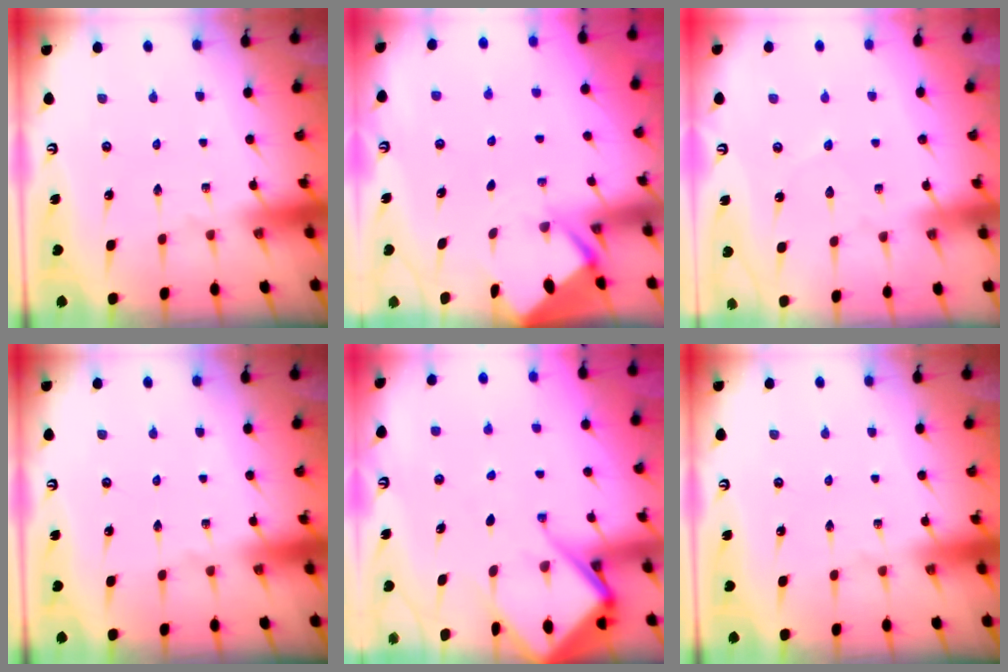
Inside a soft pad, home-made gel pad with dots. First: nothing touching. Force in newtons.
{"total": 2.5, "press": 2.5, "slide": 0.3}
{"total": 2.3, "press": 2.3, "slide": 0.3}
{"total": 0.0}
{"total": 11.1, "press": 11.1, "slide": 1.1}
{"total": 0.0}